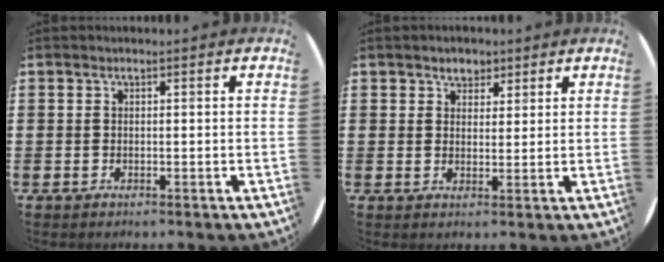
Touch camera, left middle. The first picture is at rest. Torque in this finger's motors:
{"motor_torque": [0.31, -0.27, 0.04, 0.00]}